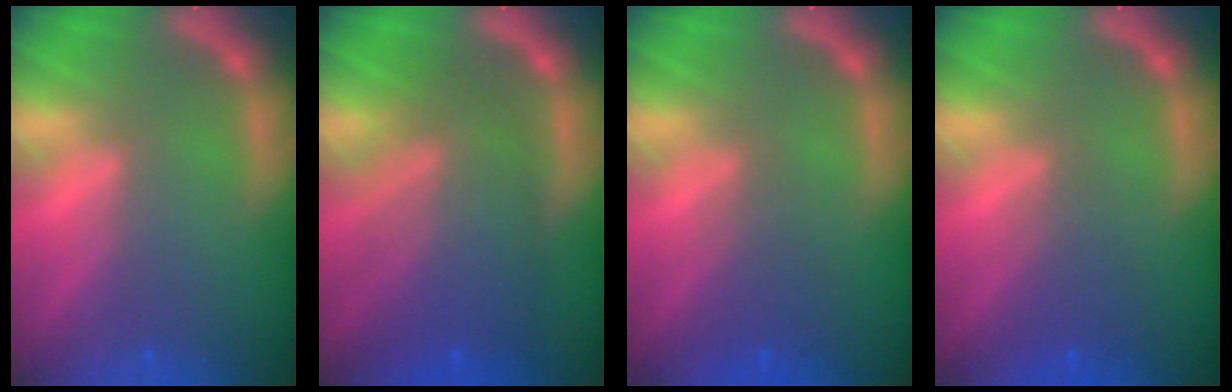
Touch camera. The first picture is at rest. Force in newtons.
{"total": 8.5}
{"total": 2.5}
{"total": 2.5}